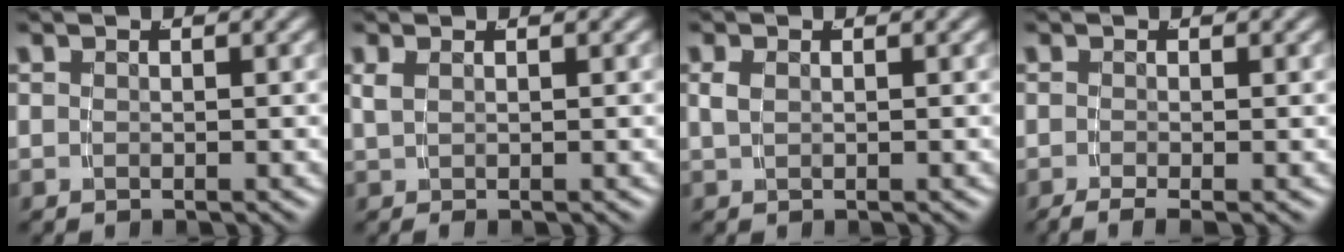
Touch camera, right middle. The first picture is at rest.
{"total": 0.8, "force": [0.2, 0.1, 0.8], "torque": [-0.017, 0.000, 0.012]}
{"total": 0.8, "force": [0.3, 0.3, 0.7], "torque": [-0.014, 0.002, 0.010]}
{"total": 2.1, "force": [-1.7, 0.1, 1.2], "torque": [-0.017, -0.007, -0.026]}